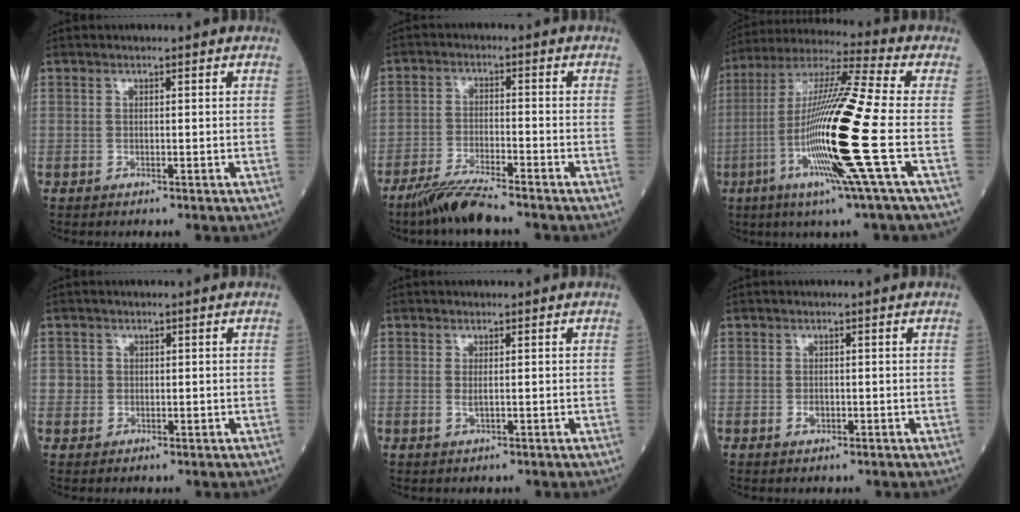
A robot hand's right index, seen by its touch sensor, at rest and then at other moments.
{"total": 6.3, "force": [-5.3, 0.3, 3.5], "torque": [-0.073, -0.020, -0.103]}
{"total": 19.5, "force": [-4.9, -1.3, 18.8], "torque": [-0.383, -0.027, -0.111]}
{"total": 2.1, "force": [0.2, 2.0, 0.3], "torque": [0.001, 0.003, 0.003]}
{"total": 1.1, "force": [0.0, 0.3, 1.1], "torque": [-0.024, -0.004, 0.001]}
{"total": 1.3, "force": [-0.4, 0.9, 0.8], "torque": [-0.013, 0.002, -0.005]}